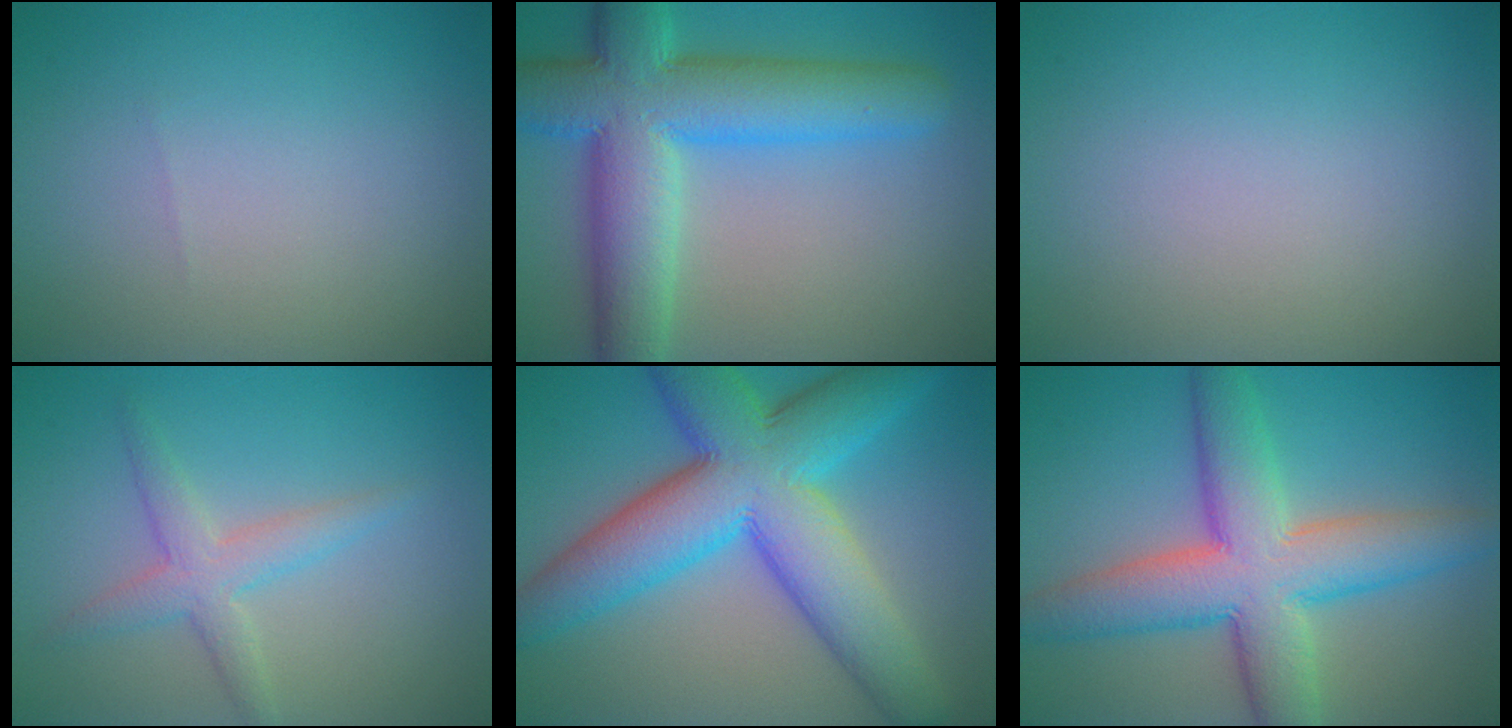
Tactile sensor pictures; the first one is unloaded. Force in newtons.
{"total": 11.1, "press": 11.1, "slide": 0.4}
{"total": 0.0}
{"total": 2.9, "press": 2.9, "slide": 0.1}
{"total": 12.7, "press": 12.7, "slide": 0.2}
{"total": 9.5, "press": 9.5, "slide": 0.4}